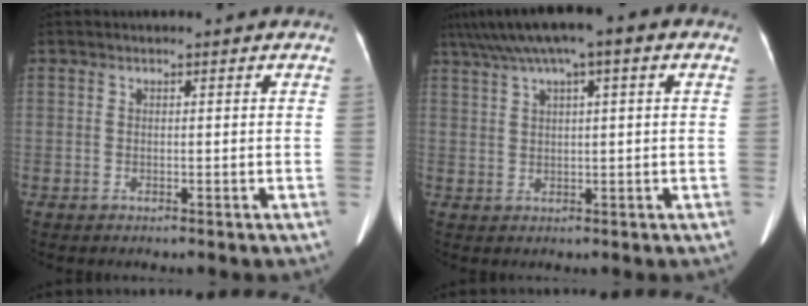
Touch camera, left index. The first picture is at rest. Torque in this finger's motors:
{"motor_torque": [1.00, -1.14, 0.24, 0.14]}